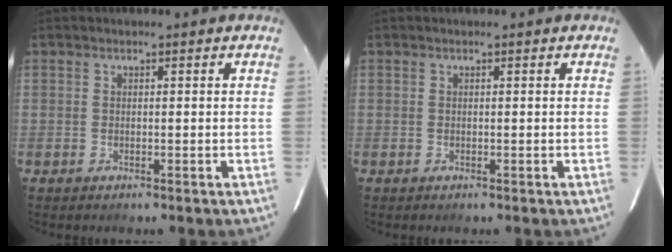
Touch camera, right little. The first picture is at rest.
{"total": 0.0}